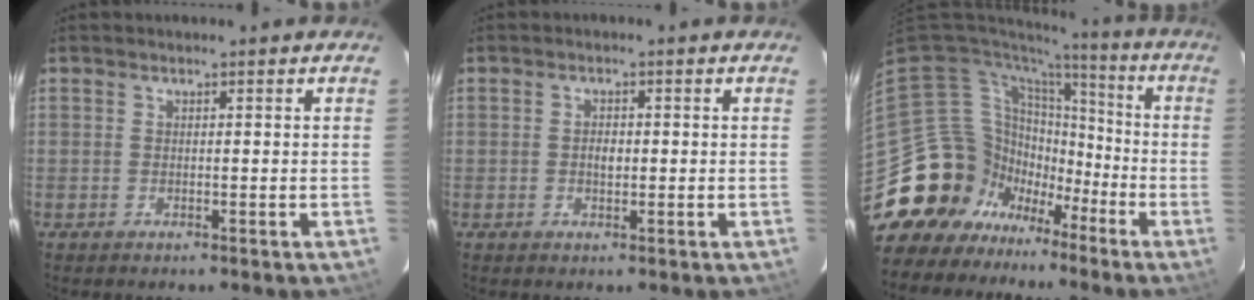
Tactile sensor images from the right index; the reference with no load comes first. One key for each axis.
{"total": 1.9, "fx": -0.1, "fy": 1.2, "fz": 1.5, "tx": -0.025, "ty": 0.004, "tz": -0.002}
{"total": 18.8, "fx": -8.9, "fy": 15.9, "fz": 4.5, "tx": -0.133, "ty": 0.042, "tz": -0.139}